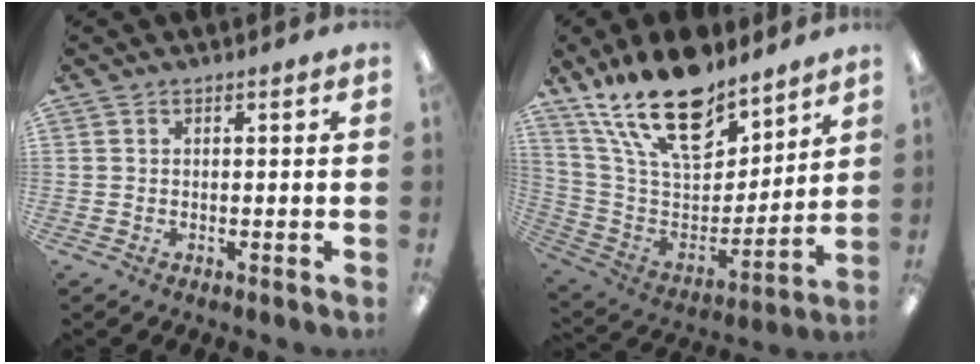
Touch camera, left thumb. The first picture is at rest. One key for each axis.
{"total": 21.9, "fx": 15.7, "fy": 9.8, "fz": 11.7, "tx": -0.215, "ty": -0.092, "tz": 0.281}